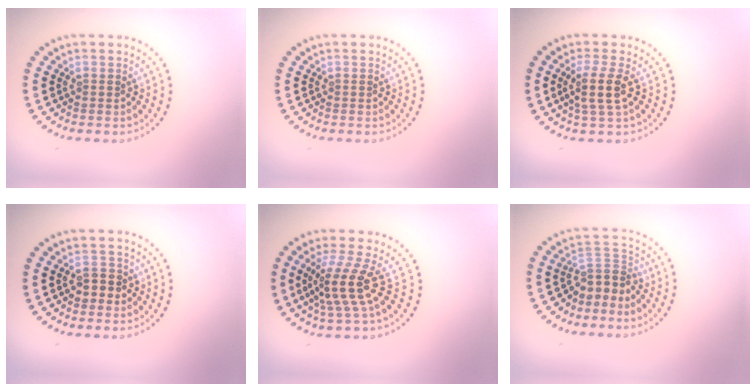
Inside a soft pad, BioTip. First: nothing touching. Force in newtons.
{"total": 0.0}
{"total": 2.8, "press": 2.4, "slide": 1.5}
{"total": 1.8, "press": 1.8, "slide": 0.5}
{"total": 4.0, "press": 2.8, "slide": 2.9}
{"total": 3.0, "press": 2.1, "slide": 2.1}